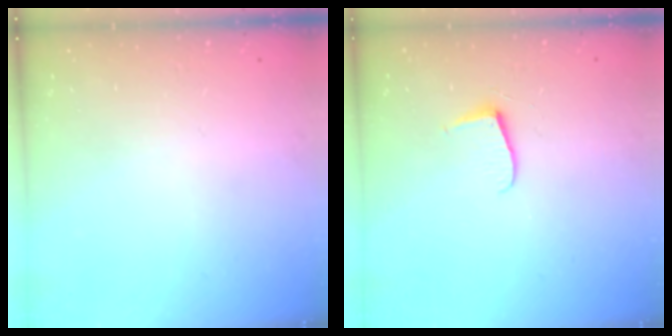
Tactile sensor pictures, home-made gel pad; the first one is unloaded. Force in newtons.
{"total": 5.5, "press": 5.5, "slide": 0.6}